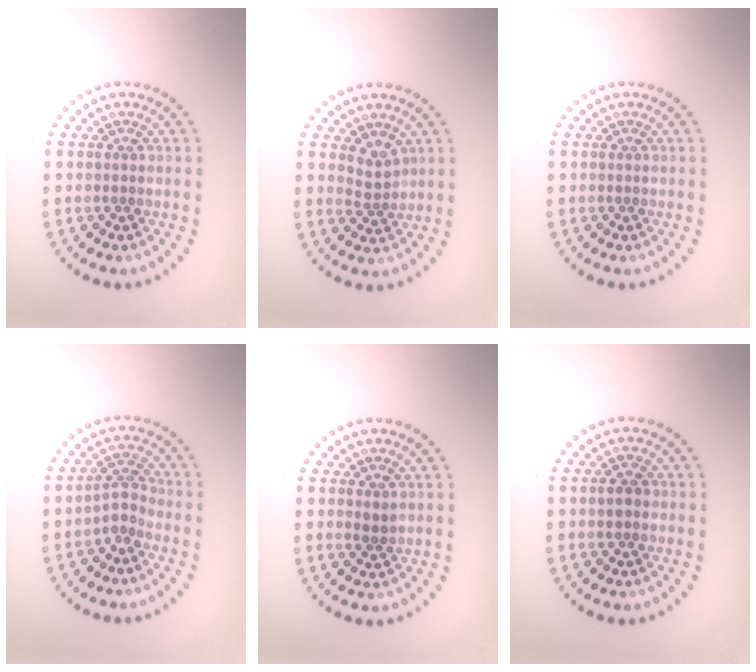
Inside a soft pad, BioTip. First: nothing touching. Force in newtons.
{"total": 1.9, "press": 1.4, "slide": 1.2}
{"total": 0.0}
{"total": 1.9, "press": 1.3, "slide": 1.4}
{"total": 0.8, "press": 0.7, "slide": 0.4}
{"total": 1.2, "press": 1.2, "slide": 0.1}